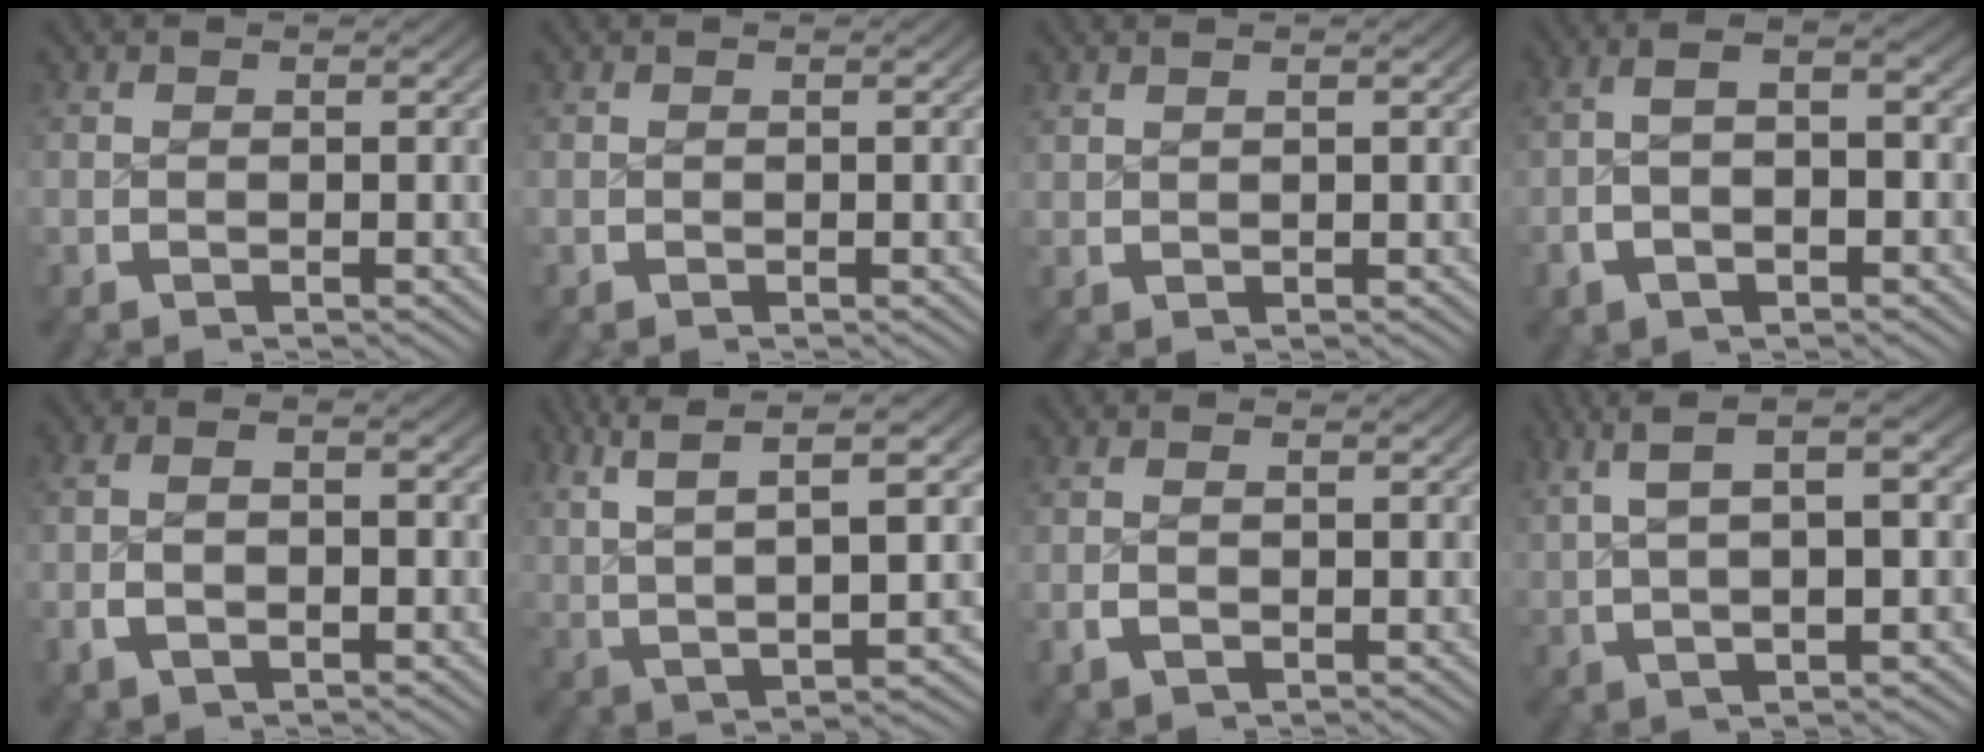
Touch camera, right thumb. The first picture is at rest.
{"total": 0.0}
{"total": 0.9, "force": [0.8, 0.0, 0.3], "torque": [-0.001, 0.003, 0.020]}
{"total": 4.9, "force": [-0.2, 2.4, 4.2], "torque": [-0.072, 0.008, -0.010]}
{"total": 2.9, "force": [-0.9, 1.6, 2.3], "torque": [-0.052, 0.000, -0.019]}
{"total": 10.4, "force": [3.2, 5.5, 8.2], "torque": [-0.159, -0.001, 0.054]}
{"total": 1.3, "force": [-0.5, 0.9, 0.9], "torque": [-0.023, -0.004, -0.004]}
{"total": 7.6, "force": [3.3, 2.7, 6.3], "torque": [-0.097, 0.024, 0.052]}